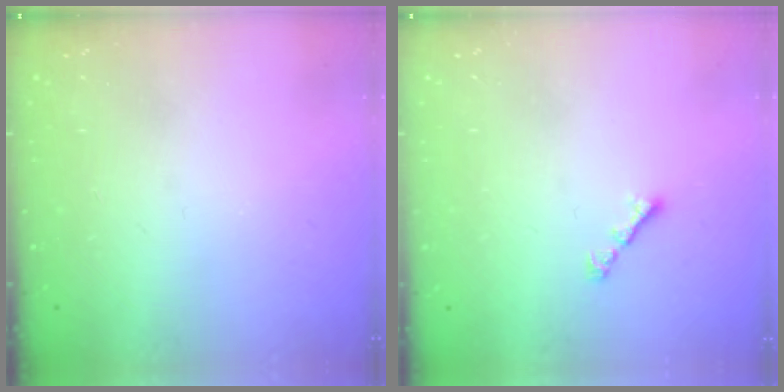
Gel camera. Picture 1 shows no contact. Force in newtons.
{"total": 1.9, "press": 1.8, "slide": 0.6}